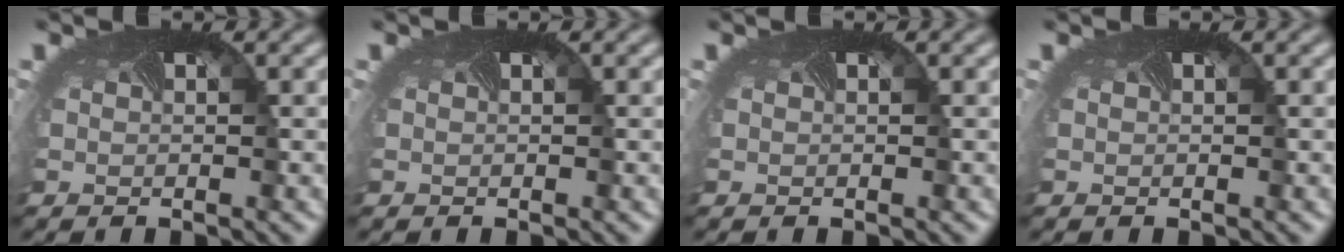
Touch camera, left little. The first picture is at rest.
{"total": 0.0}
{"total": 0.0}
{"total": 0.0}